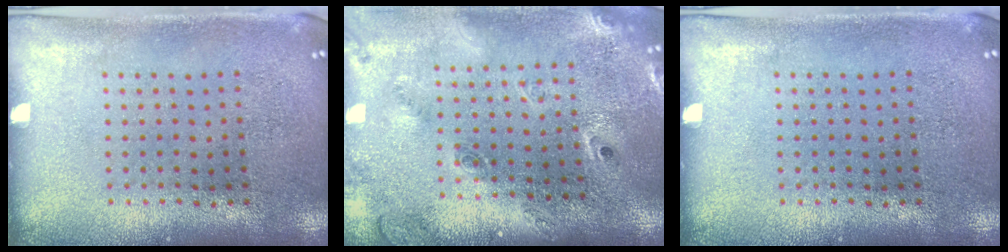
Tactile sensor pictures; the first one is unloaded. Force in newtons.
{"total": 2.4, "press": 1.7, "slide": 1.7}
{"total": 0.0}